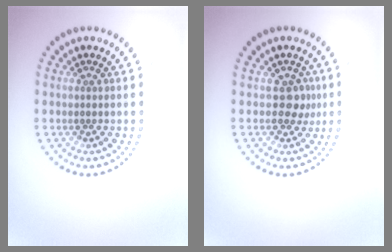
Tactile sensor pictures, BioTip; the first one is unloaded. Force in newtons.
{"total": 1.8, "press": 1.5, "slide": 1.0}